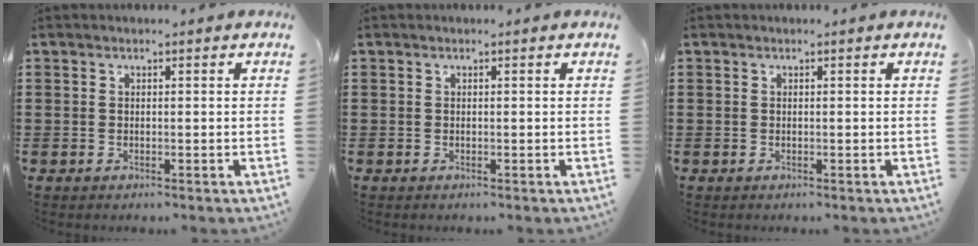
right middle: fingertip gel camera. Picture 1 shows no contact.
{"total": 0.0}
{"total": 0.0}